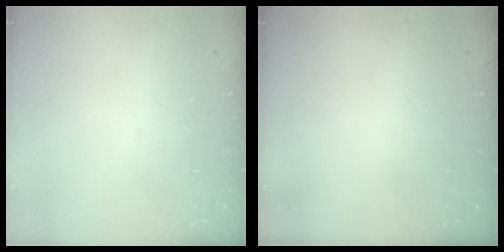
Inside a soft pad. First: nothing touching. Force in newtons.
{"total": 0.0}